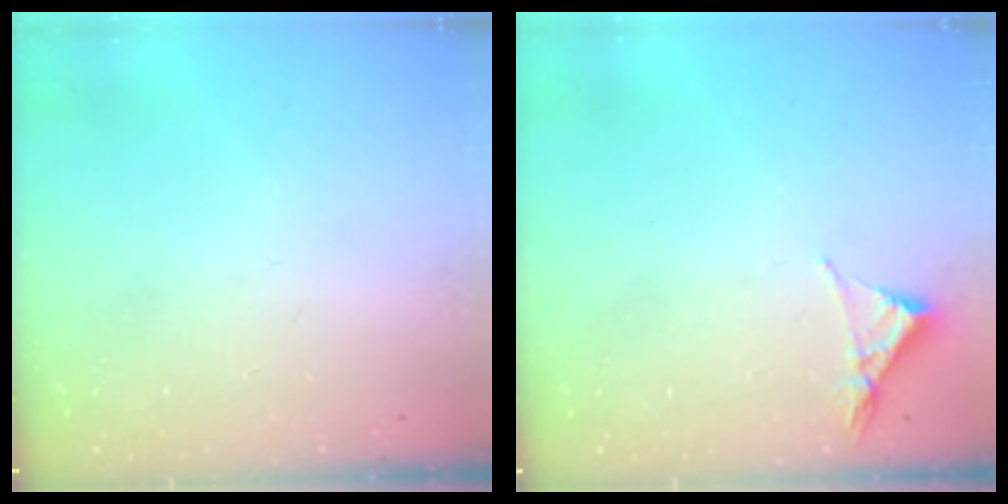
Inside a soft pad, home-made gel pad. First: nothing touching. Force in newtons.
{"total": 3.1, "press": 3.1, "slide": 0.5}